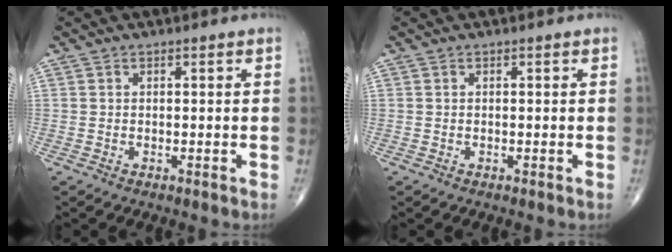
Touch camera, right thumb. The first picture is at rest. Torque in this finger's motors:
{"motor_torque": [0.04, -0.01, 0.27, 0.22, 0.01]}